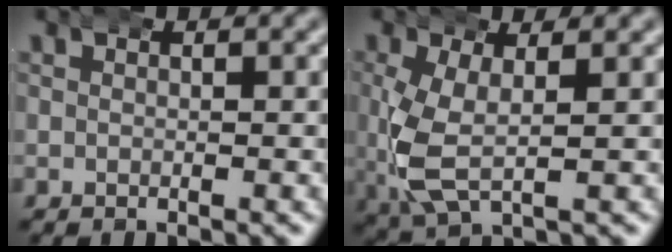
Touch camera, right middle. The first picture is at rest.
{"total": 5.3, "force": [-0.4, 3.2, 4.3], "torque": [-0.116, -0.015, 0.003]}